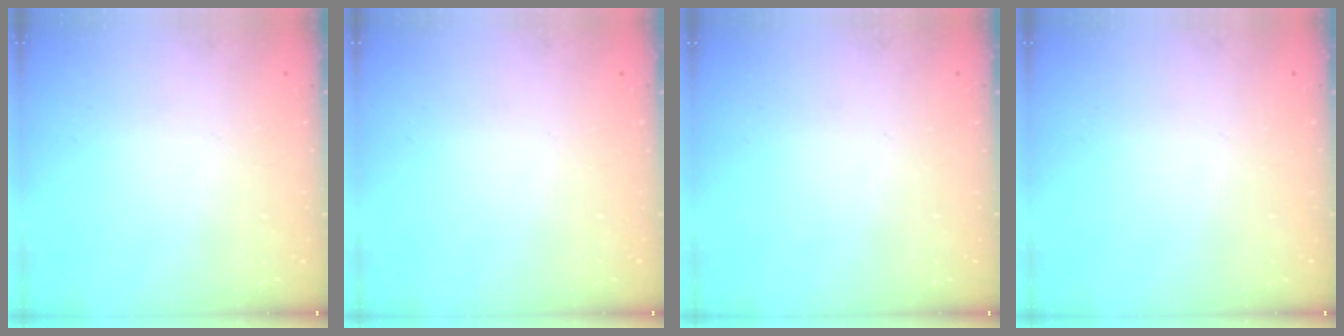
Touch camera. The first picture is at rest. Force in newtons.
{"total": 0.0}
{"total": 0.0}
{"total": 0.0}